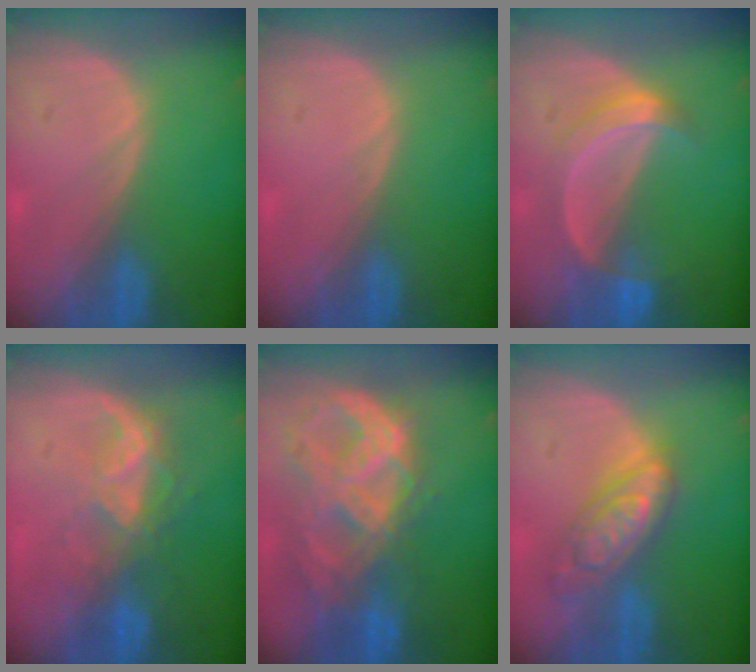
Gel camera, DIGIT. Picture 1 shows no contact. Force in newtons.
{"total": 0.0}
{"total": 5.3, "press": 5.2, "slide": 1.2}
{"total": 6.6, "press": 5.9, "slide": 2.8}
{"total": 11.2, "press": 9.5, "slide": 5.9}
{"total": 7.4, "press": 7.4, "slide": 0.5}